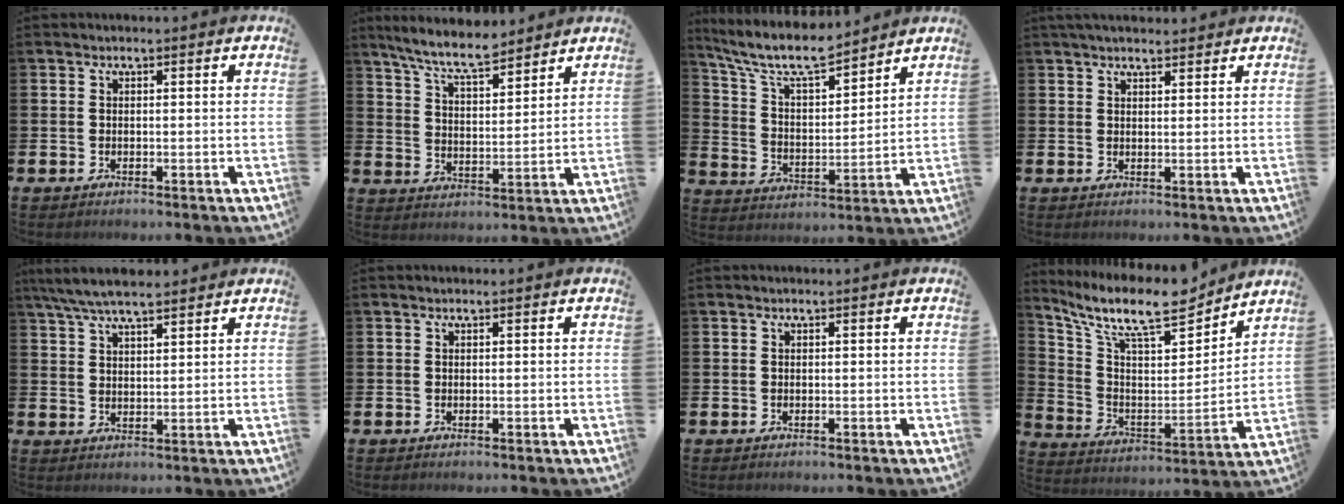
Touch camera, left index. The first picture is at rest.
{"total": 7.8, "force": [7.1, 1.2, 3.0], "torque": [-0.079, -0.030, 0.128]}
{"total": 9.1, "force": [8.1, 1.9, 3.6], "torque": [-0.109, -0.042, 0.145]}
{"total": 2.7, "force": [2.5, 0.6, 0.6], "torque": [-0.017, -0.004, 0.046]}
{"total": 5.9, "force": [5.3, 1.2, 2.4], "torque": [-0.060, -0.011, 0.097]}
{"total": 0.0}
{"total": 0.0}
{"total": 12.1, "force": [10.3, 2.9, 5.7], "torque": [-0.141, -0.068, 0.176]}